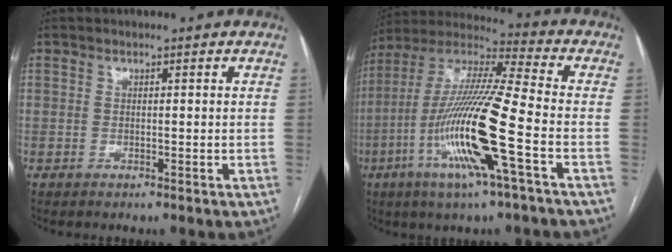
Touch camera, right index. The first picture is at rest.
{"total": 18.5, "force": [-5.9, 0.4, 17.6], "torque": [-0.359, -0.013, -0.117]}